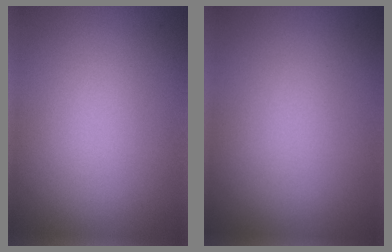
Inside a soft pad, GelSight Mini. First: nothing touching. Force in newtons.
{"total": 0.0}